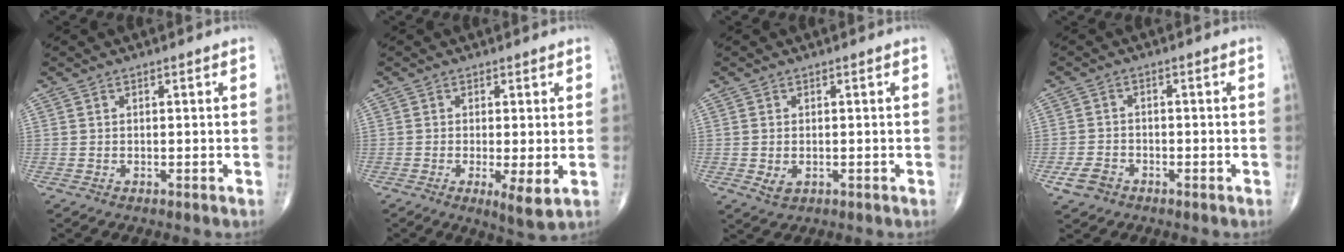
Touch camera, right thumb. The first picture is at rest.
{"total": 5.0, "force": [-1.0, 1.1, 4.8], "torque": [-0.086, -0.017, -0.019]}
{"total": 2.3, "force": [-0.4, 1.5, 1.7], "torque": [-0.029, -0.003, -0.001]}
{"total": 3.8, "force": [-2.1, 2.7, 1.7], "torque": [-0.034, 0.011, -0.036]}